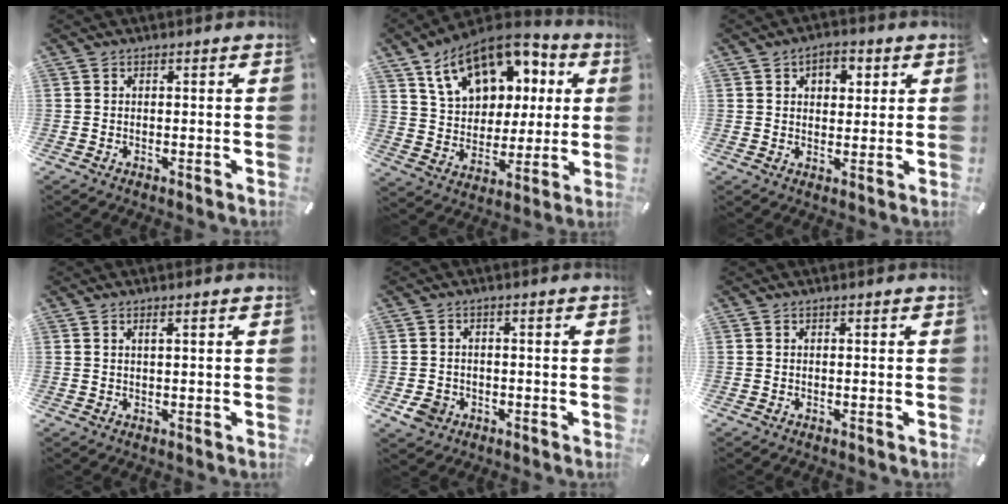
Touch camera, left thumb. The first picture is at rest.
{"total": 16.8, "force": [9.0, 11.4, 8.5], "torque": [-0.152, -0.032, 0.168]}
{"total": 4.8, "force": [1.9, 3.7, 2.5], "torque": [-0.025, 0.000, 0.025]}
{"total": 1.3, "force": [0.5, 0.2, 1.2], "torque": [-0.023, 0.001, 0.008]}
{"total": 4.5, "force": [-1.9, 3.7, 1.7], "torque": [-0.039, 0.006, -0.036]}
{"total": 0.0}